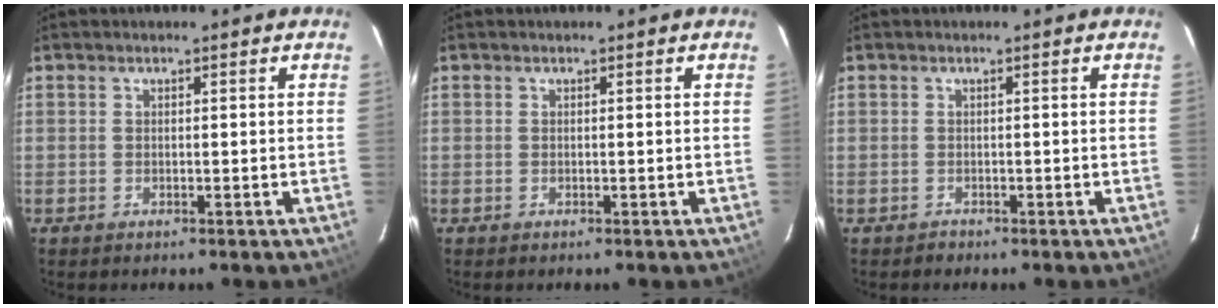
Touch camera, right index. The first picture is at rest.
{"total": 0.0}
{"total": 0.8, "force": [-0.6, 0.5, -0.3], "torque": [0.004, 0.006, -0.009]}